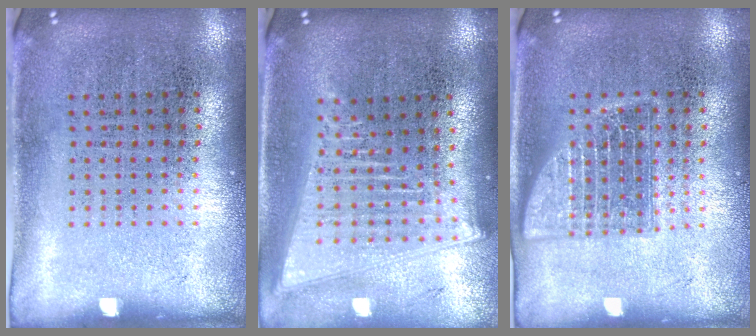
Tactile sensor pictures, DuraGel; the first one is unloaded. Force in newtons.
{"total": 2.0, "press": 1.7, "slide": 1.1}
{"total": 2.3, "press": 2.3, "slide": 0.3}